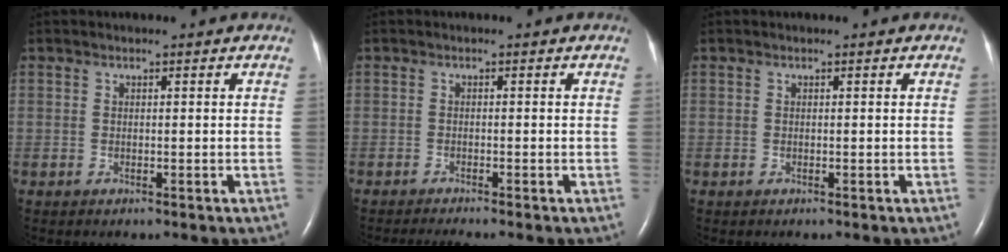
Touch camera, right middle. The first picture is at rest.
{"total": 2.9, "force": [-2.5, -0.6, 1.3], "torque": [-0.021, -0.007, -0.042]}
{"total": 0.0}